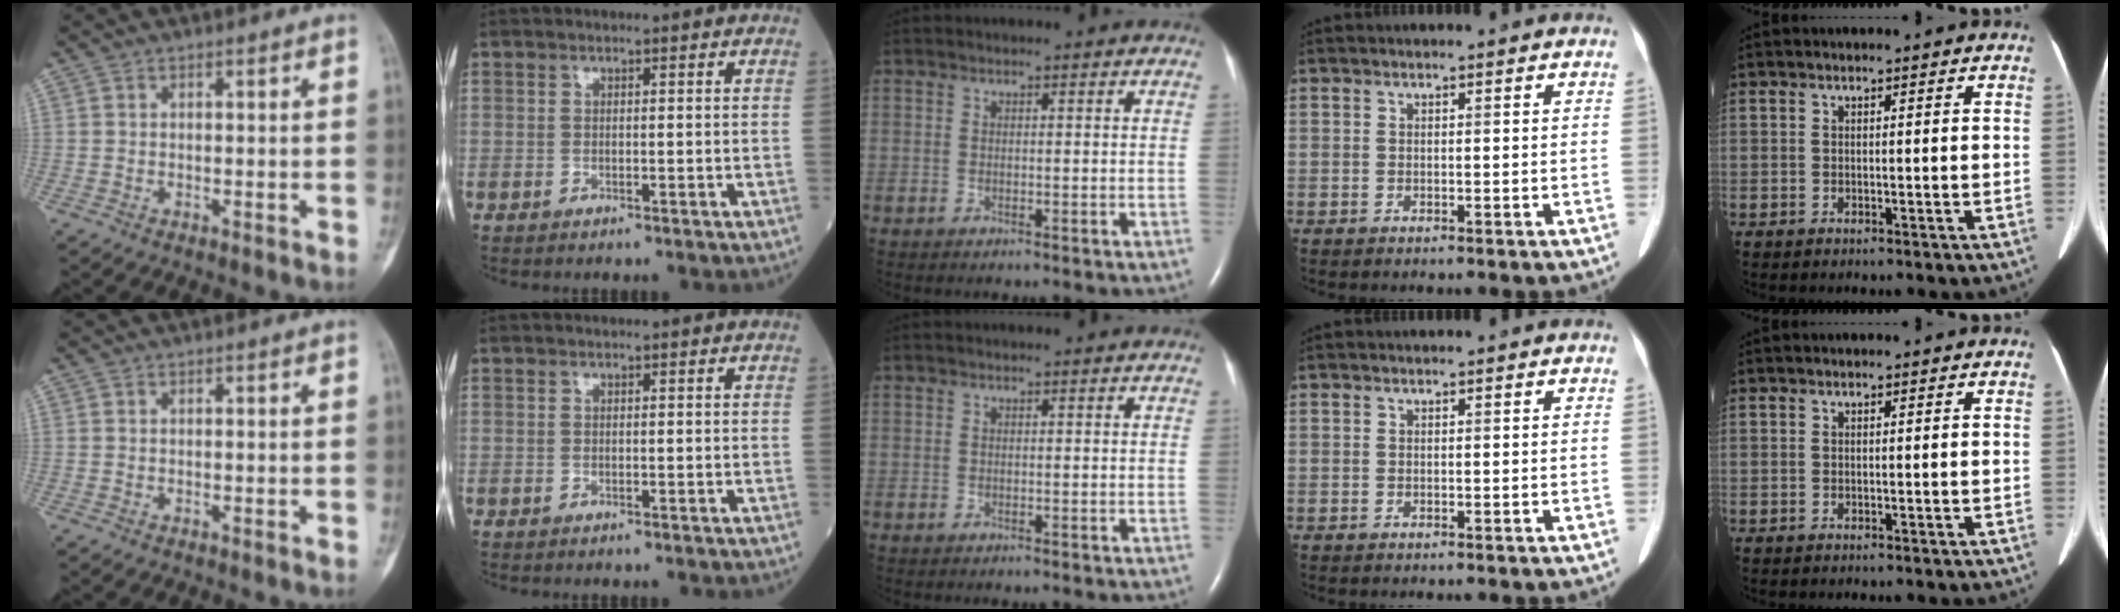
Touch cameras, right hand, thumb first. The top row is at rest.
{}